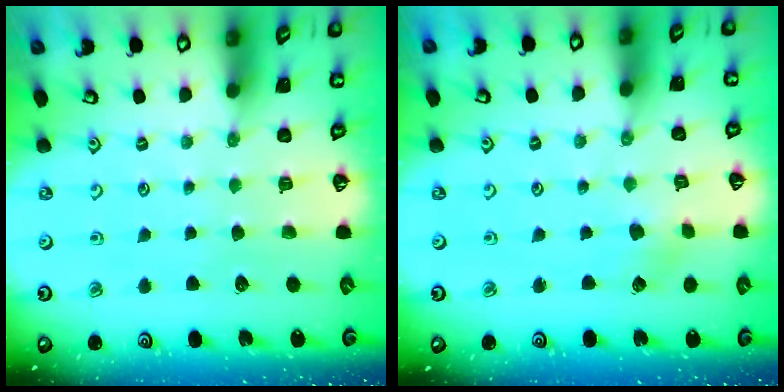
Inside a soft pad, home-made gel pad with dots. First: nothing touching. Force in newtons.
{"total": 2.4, "press": 2.4, "slide": 0.3}